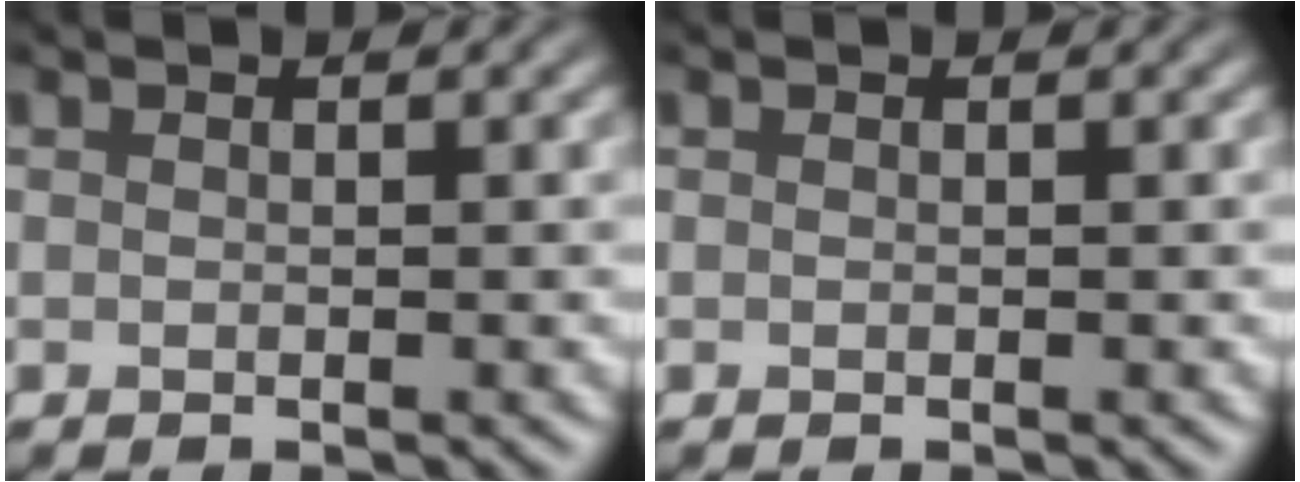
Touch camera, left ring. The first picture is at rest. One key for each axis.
{"total": 0.0}